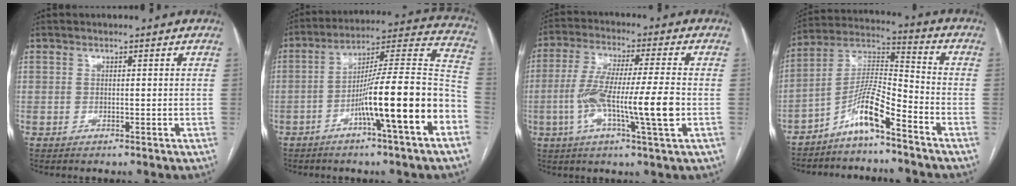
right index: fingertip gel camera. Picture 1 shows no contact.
{"total": 18.1, "force": [-6.9, 0.0, 16.7], "torque": [-0.240, 0.013, -0.113]}
{"total": 13.4, "force": [-2.7, 0.4, 13.1], "torque": [-0.247, -0.002, -0.054]}
{"total": 9.0, "force": [-6.1, 0.6, 6.6], "torque": [-0.136, 0.015, -0.118]}